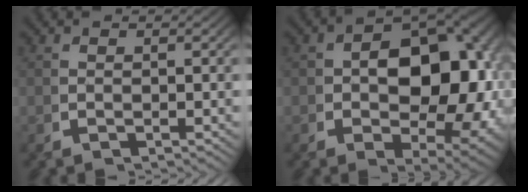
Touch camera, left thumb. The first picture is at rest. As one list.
[{"total": 12.8, "force": [-1.1, 8.2, 9.8], "torque": [-0.164, -0.042, 0.005]}]